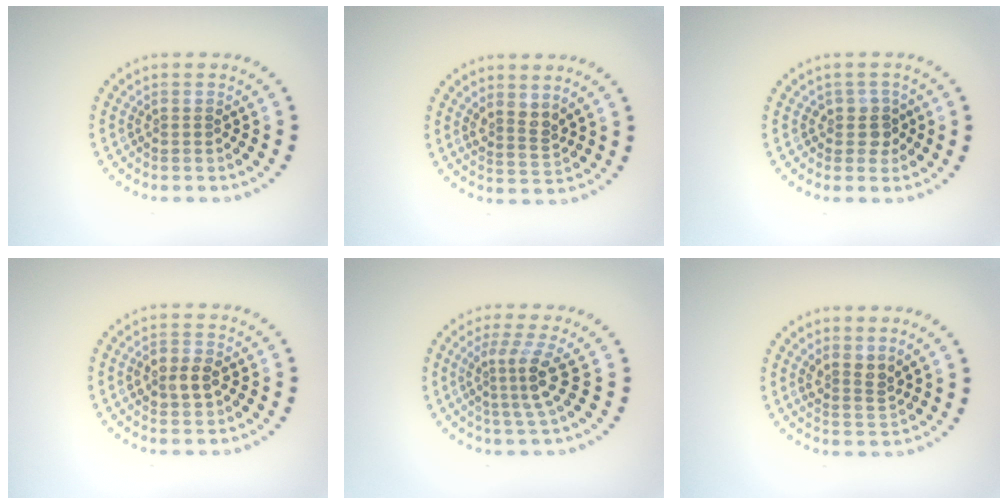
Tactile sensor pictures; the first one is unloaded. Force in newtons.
{"total": 2.2, "press": 1.7, "slide": 1.4}
{"total": 2.0, "press": 1.7, "slide": 1.1}
{"total": 2.8, "press": 2.8, "slide": 0.1}
{"total": 3.4, "press": 2.3, "slide": 2.5}
{"total": 2.2, "press": 1.7, "slide": 1.4}